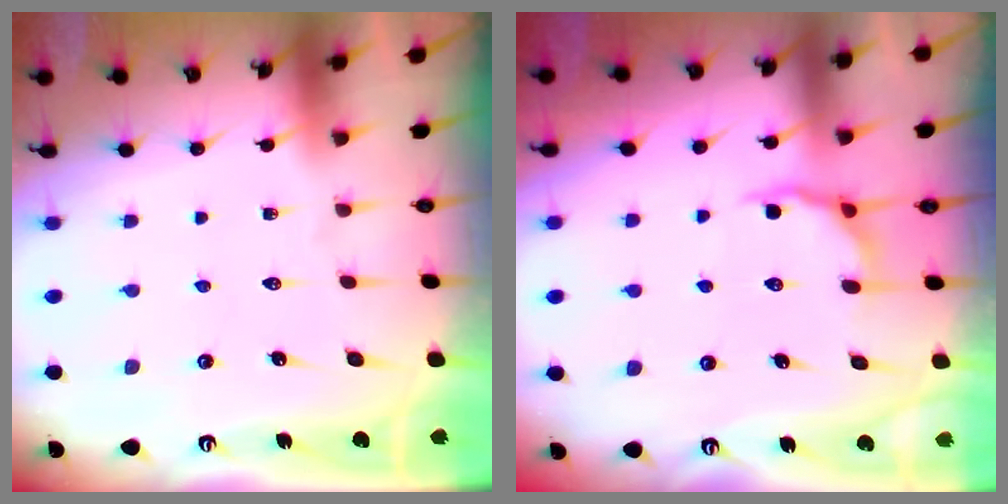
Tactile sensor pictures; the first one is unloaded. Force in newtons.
{"total": 4.8, "press": 4.1, "slide": 2.4}